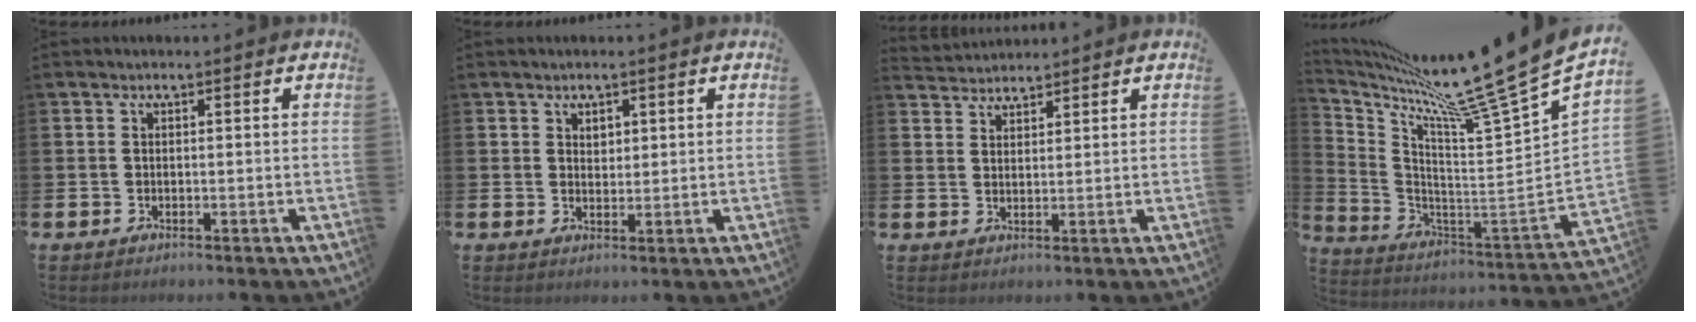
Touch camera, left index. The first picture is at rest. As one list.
[{"total": 1.6, "force": [1.3, 0.9, 0.2], "torque": [0.003, -0.001, 0.024]}, {"total": 2.7, "force": [2.7, 0.3, -0.3], "torque": [-0.002, -0.010, 0.051]}, {"total": 12.6, "force": [11.4, -0.2, 5.5], "torque": [-0.113, -0.108, 0.174]}]